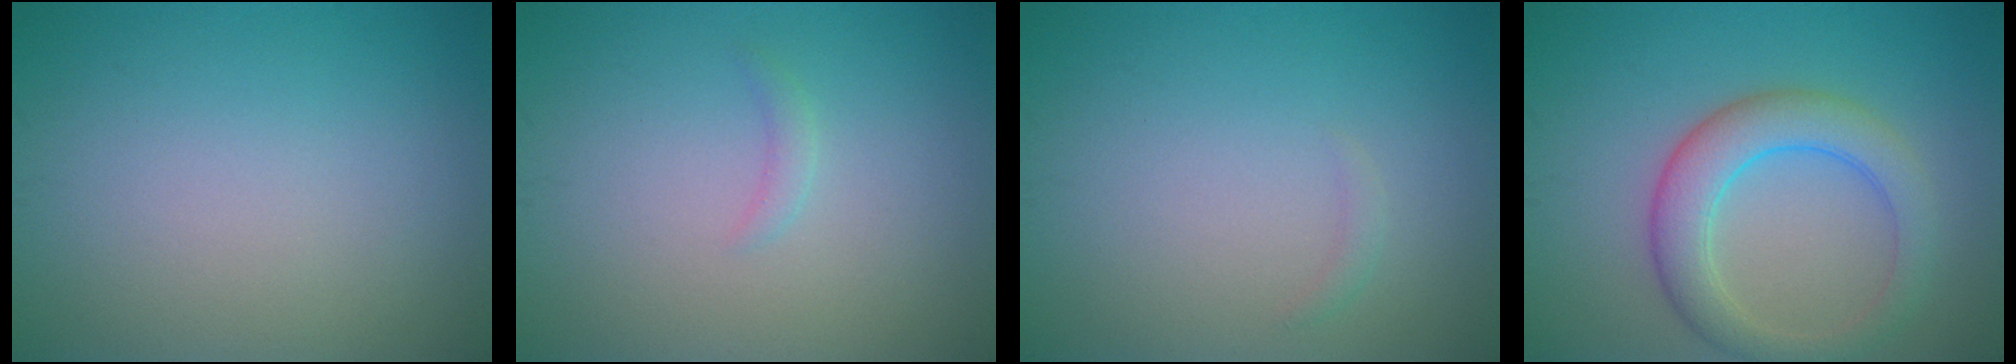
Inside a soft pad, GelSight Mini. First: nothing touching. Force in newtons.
{"total": 0.8, "press": 0.8, "slide": 0.1}
{"total": 0.7, "press": 0.7, "slide": 0.0}
{"total": 4.9, "press": 4.9, "slide": 0.3}